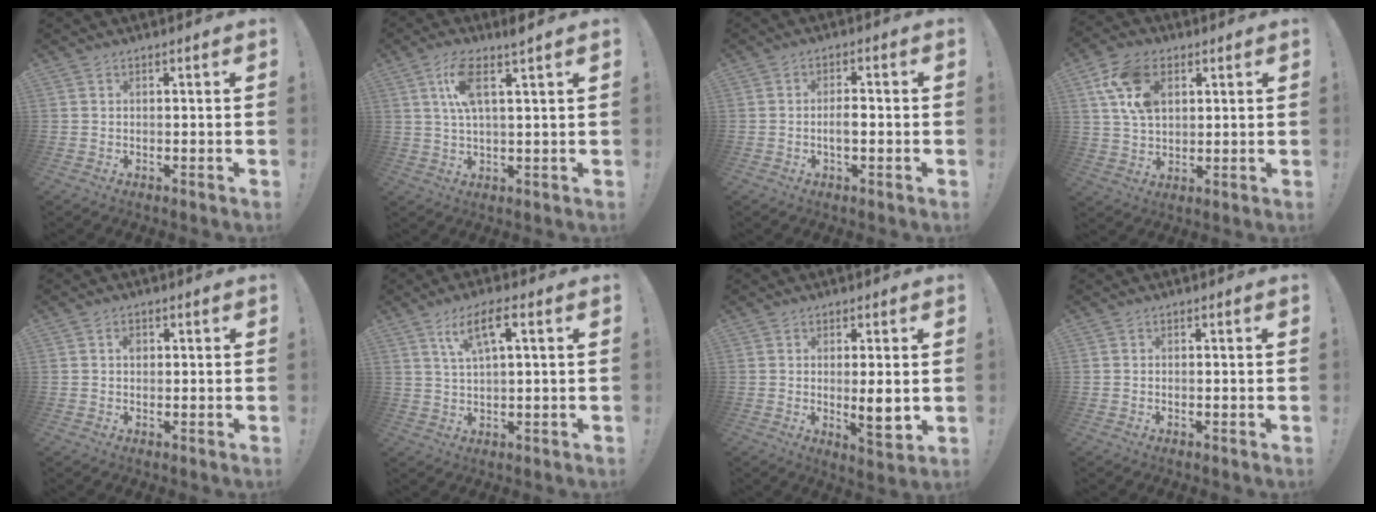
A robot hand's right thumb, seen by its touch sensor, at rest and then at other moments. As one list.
[{"total": 8.5, "force": [3.8, 1.4, 7.5], "torque": [-0.130, -0.009, 0.064]}, {"total": 3.8, "force": [-1.2, 1.3, 3.3], "torque": [-0.059, 0.004, -0.025]}, {"total": 13.4, "force": [5.2, 8.6, 8.8], "torque": [-0.172, 0.003, 0.101]}, {"total": 1.8, "force": [0.1, 1.5, 0.9], "torque": [-0.012, 0.003, -0.001]}, {"total": 7.8, "force": [3.2, 1.7, 7.0], "torque": [-0.127, 0.001, 0.054]}, {"total": 7.1, "force": [0.3, 1.4, 7.0], "torque": [-0.089, -0.015, 0.006]}, {"total": 0.0}]